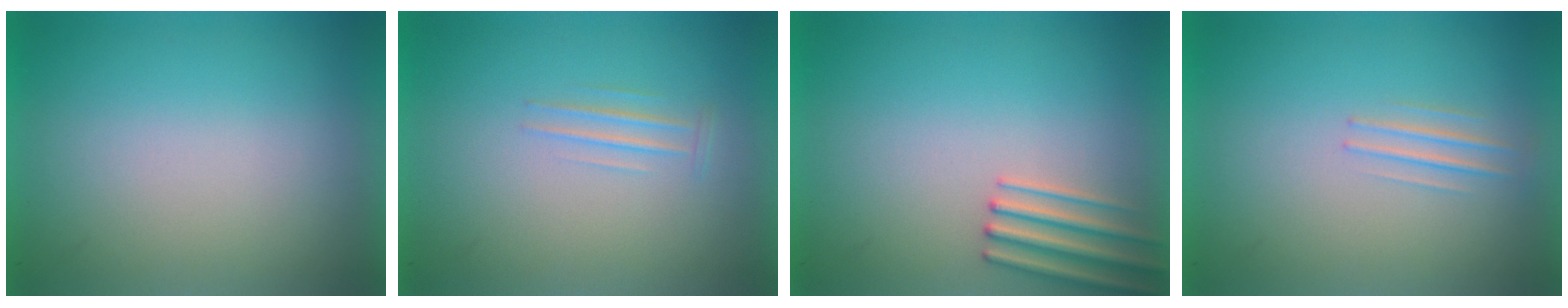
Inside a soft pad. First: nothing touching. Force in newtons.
{"total": 1.2}
{"total": 2.7}
{"total": 1.3}